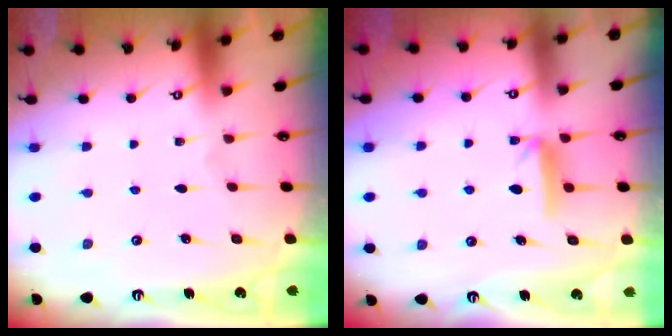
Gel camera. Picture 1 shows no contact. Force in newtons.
{"total": 6.3, "press": 6.3, "slide": 0.7}